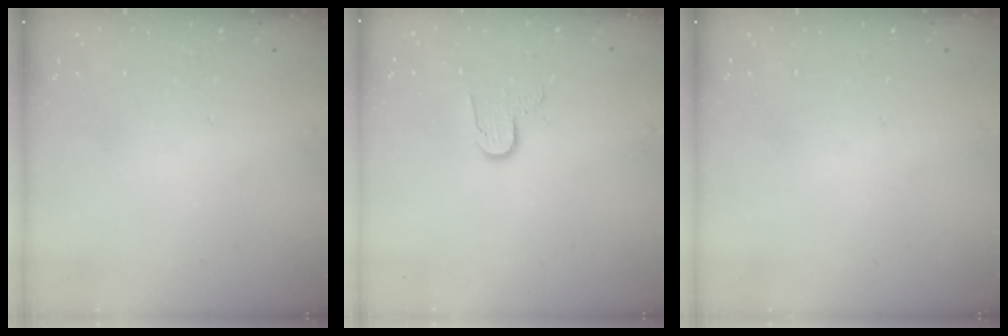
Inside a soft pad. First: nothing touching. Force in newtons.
{"total": 7.2, "press": 7.2, "slide": 0.6}
{"total": 0.0}